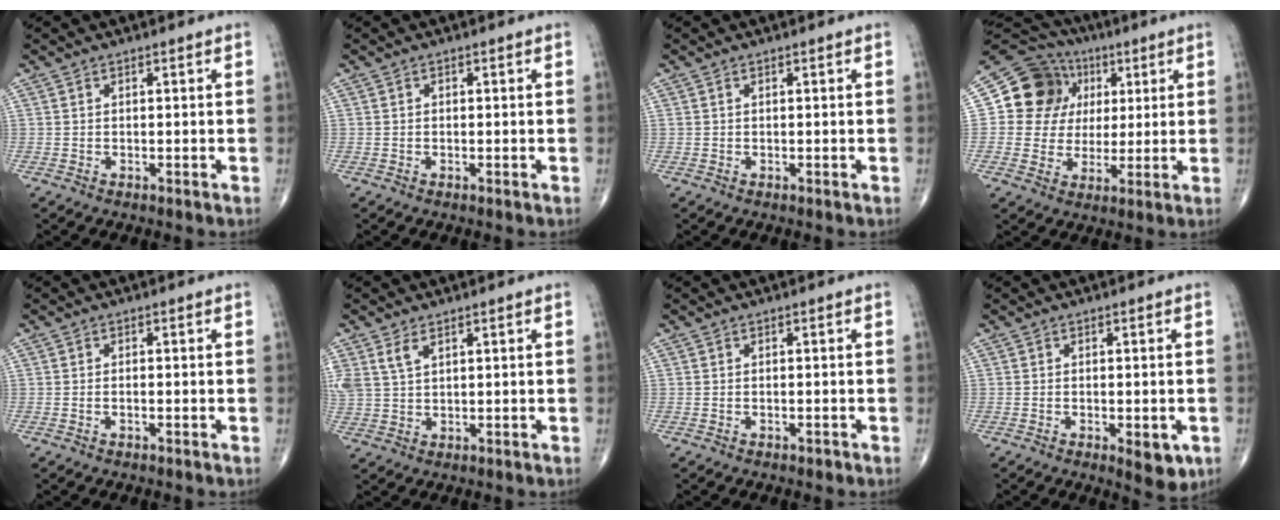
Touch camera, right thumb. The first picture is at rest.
{"total": 0.0}
{"total": 0.0}
{"total": 14.0, "force": [3.5, 12.6, 5.1], "torque": [-0.050, 0.011, 0.057]}
{"total": 0.9, "force": [-0.3, 0.4, 0.7], "torque": [-0.017, 0.007, -0.004]}
{"total": 4.5, "force": [2.5, 2.5, 2.9], "torque": [-0.063, -0.001, 0.060]}
{"total": 0.7, "force": [-0.4, 0.4, 0.4], "torque": [-0.008, 0.003, -0.005]}
{"total": 5.0, "force": [-1.6, 2.1, 4.2], "torque": [-0.043, -0.007, -0.016]}